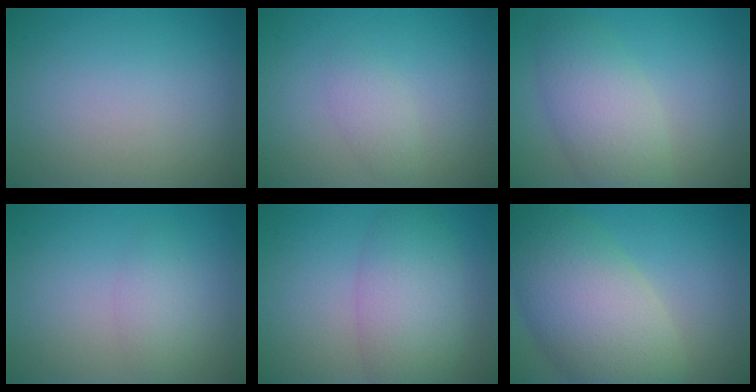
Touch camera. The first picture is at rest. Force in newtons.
{"total": 1.5, "press": 1.5, "slide": 0.0}
{"total": 6.5, "press": 6.5, "slide": 0.1}
{"total": 1.8, "press": 1.8, "slide": 0.2}
{"total": 5.8, "press": 5.8, "slide": 0.3}
{"total": 9.8, "press": 9.8, "slide": 0.3}